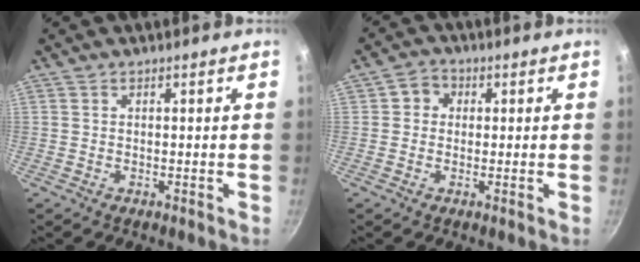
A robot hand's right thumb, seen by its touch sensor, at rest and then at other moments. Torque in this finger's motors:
{"motor_torque": [0.15, 0.06, 0.11, -0.53, 0.01]}